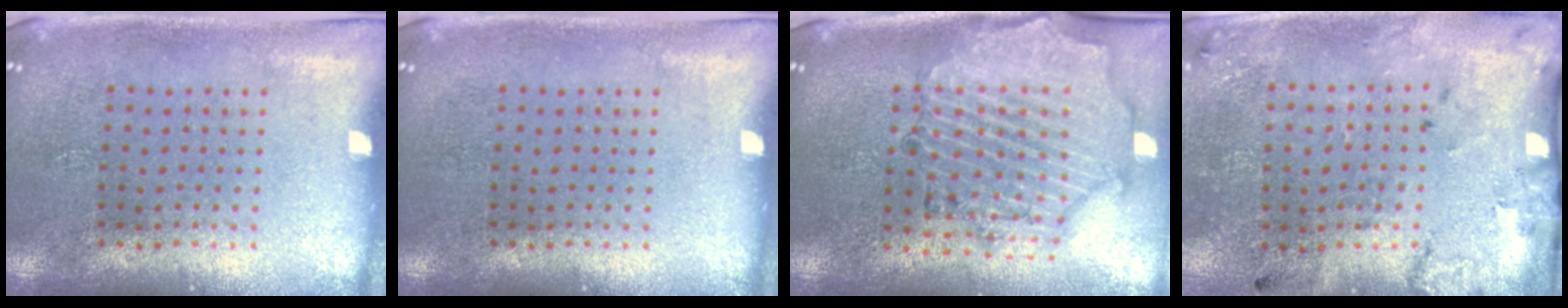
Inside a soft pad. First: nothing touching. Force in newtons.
{"total": 0.0}
{"total": 1.8, "press": 1.8, "slide": 0.3}
{"total": 2.2, "press": 1.4, "slide": 1.7}